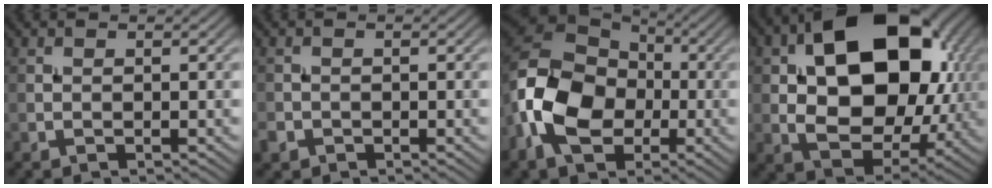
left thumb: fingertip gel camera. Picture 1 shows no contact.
{"total": 1.5, "force": [-0.9, 1.1, 0.4], "torque": [-0.012, -0.006, -0.021]}
{"total": 14.5, "force": [-3.6, 10.1, 9.8], "torque": [-0.230, -0.012, -0.084]}
{"total": 17.8, "force": [3.6, 11.7, 12.9], "torque": [-0.209, -0.002, 0.066]}